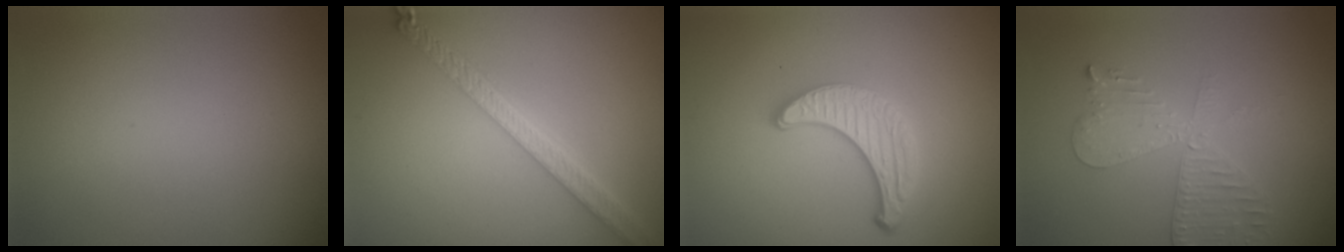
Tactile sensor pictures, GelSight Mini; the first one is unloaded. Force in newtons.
{"total": 4.4, "press": 3.4, "slide": 2.7}
{"total": 3.6, "press": 3.1, "slide": 1.8}
{"total": 3.4, "press": 3.3, "slide": 0.6}